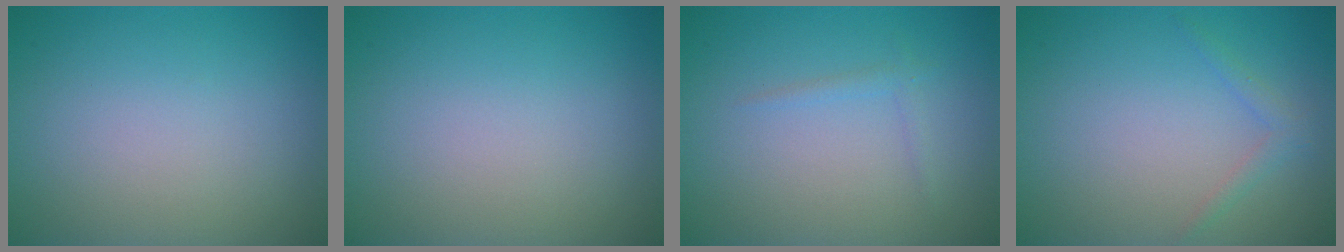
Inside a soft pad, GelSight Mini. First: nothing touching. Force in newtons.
{"total": 0.0}
{"total": 0.8, "press": 0.8, "slide": 0.0}
{"total": 1.2, "press": 1.2, "slide": 0.1}